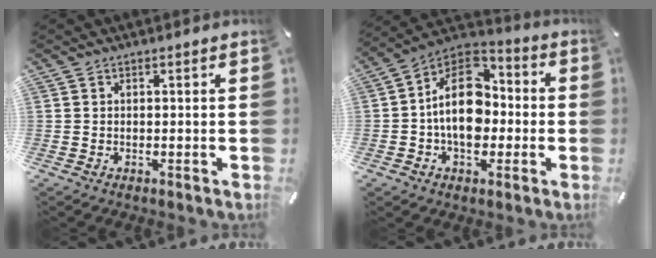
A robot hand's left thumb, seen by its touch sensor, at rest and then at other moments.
{"total": 15.8, "force": [-0.9, 11.5, 10.9], "torque": [-0.194, 0.013, -0.018]}